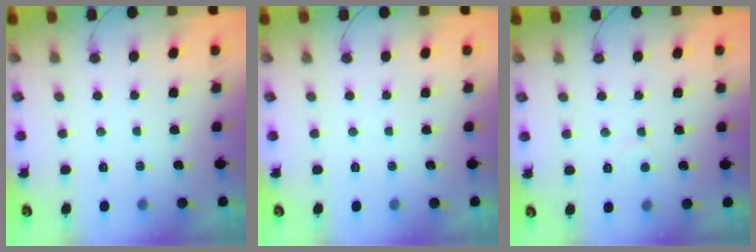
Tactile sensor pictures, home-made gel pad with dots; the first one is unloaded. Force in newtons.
{"total": 0.0}
{"total": 2.8, "press": 2.7, "slide": 0.4}